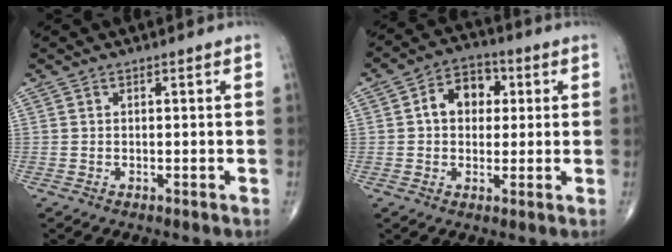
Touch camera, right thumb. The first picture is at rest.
{"total": 8.4, "force": [1.5, 6.2, 5.4], "torque": [-0.055, 0.017, 0.017]}